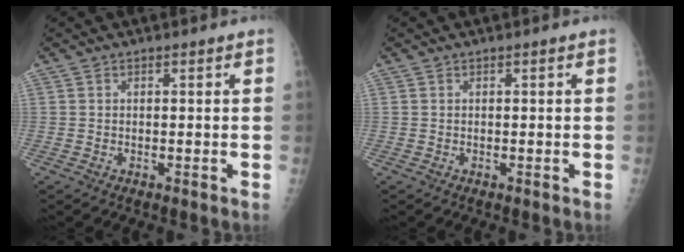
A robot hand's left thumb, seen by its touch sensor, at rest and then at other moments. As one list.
[{"total": 0.0}]